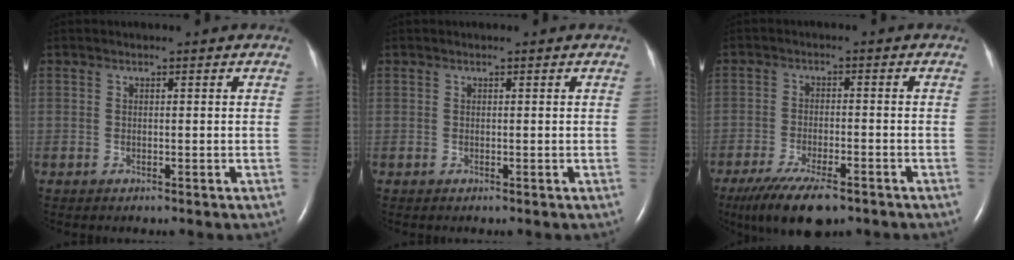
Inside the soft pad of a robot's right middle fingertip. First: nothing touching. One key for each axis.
{"total": 0.0}
{"total": 10.0, "fx": -7.1, "fy": 2.9, "fz": 6.5, "tx": -0.112, "ty": -0.017, "tz": -0.116}